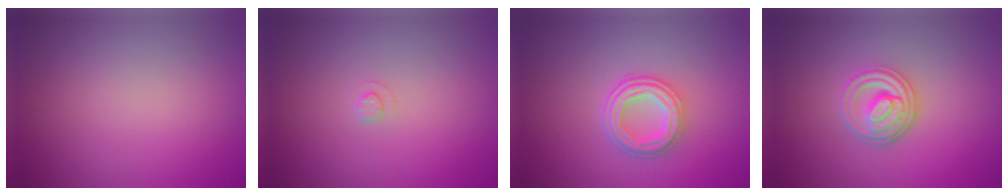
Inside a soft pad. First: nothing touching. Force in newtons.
{"total": 0.9, "press": 0.9, "slide": 0.2}
{"total": 4.1, "press": 3.3, "slide": 2.5}
{"total": 3.5, "press": 3.0, "slide": 1.8}